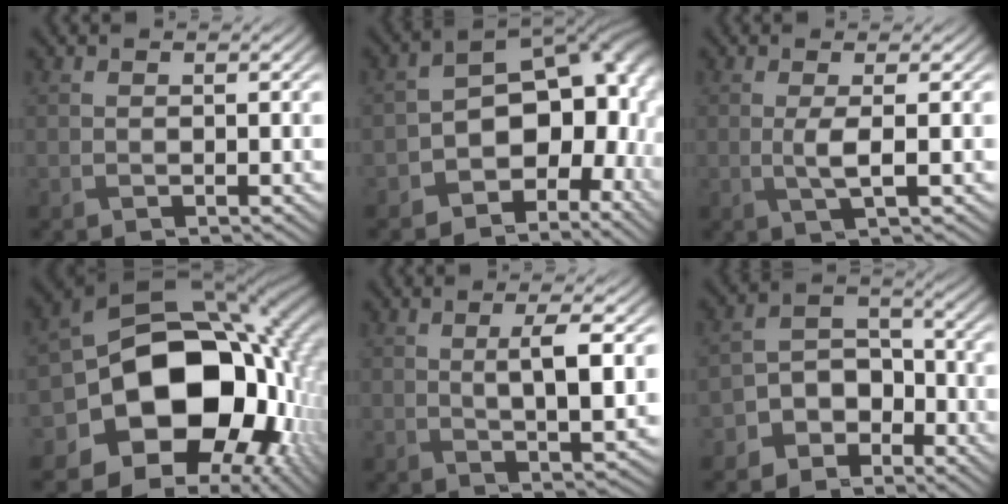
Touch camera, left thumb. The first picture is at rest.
{"total": 12.7, "force": [-3.7, 8.7, 8.5], "torque": [-0.109, -0.026, -0.062]}
{"total": 2.7, "force": [0.0, 0.4, 2.7], "torque": [-0.055, -0.001, 0.000]}
{"total": 18.0, "force": [-3.4, 13.7, 11.1], "torque": [-0.186, -0.039, -0.046]}
{"total": 5.5, "force": [1.0, 1.3, 5.3], "torque": [-0.095, -0.002, 0.022]}
{"total": 5.8, "force": [-4.0, 3.7, 1.7], "torque": [-0.034, 0.002, -0.086]}